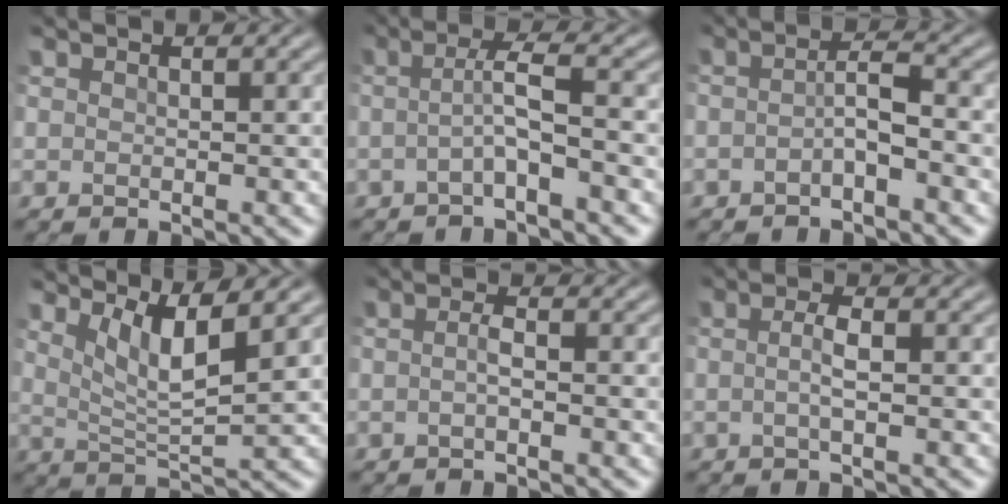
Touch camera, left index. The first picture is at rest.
{"total": 2.8, "force": [-0.9, 0.2, 2.6], "torque": [-0.053, 0.004, -0.025]}
{"total": 2.2, "force": [-1.1, 0.4, 1.8], "torque": [-0.037, 0.005, -0.029]}
{"total": 4.7, "force": [2.6, 0.9, 3.8], "torque": [-0.070, -0.007, 0.047]}
{"total": 1.3, "force": [-0.6, 0.3, 1.1], "torque": [-0.025, 0.000, -0.015]}
{"total": 1.9, "force": [-0.4, 0.4, 1.8], "torque": [-0.037, 0.004, -0.012]}